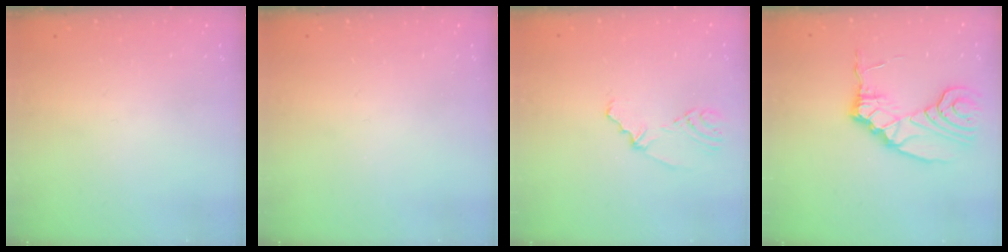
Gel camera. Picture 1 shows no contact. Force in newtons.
{"total": 0.0}
{"total": 4.0, "press": 1.9, "slide": 3.5}
{"total": 9.3, "press": 9.3, "slide": 0.4}